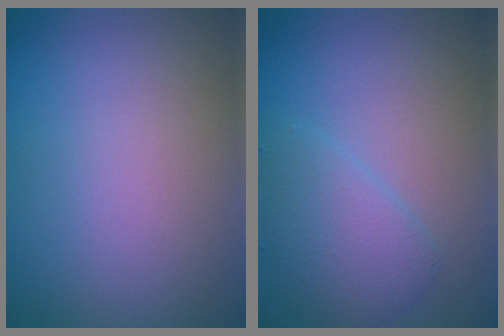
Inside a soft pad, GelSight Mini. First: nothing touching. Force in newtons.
{"total": 3.0, "press": 3.0, "slide": 0.2}